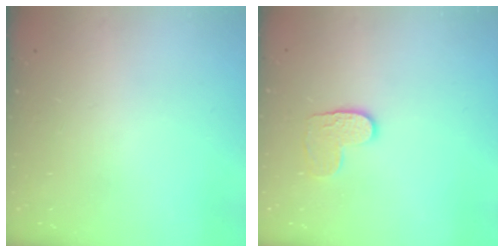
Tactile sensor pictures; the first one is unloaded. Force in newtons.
{"total": 6.6, "press": 6.6, "slide": 0.3}